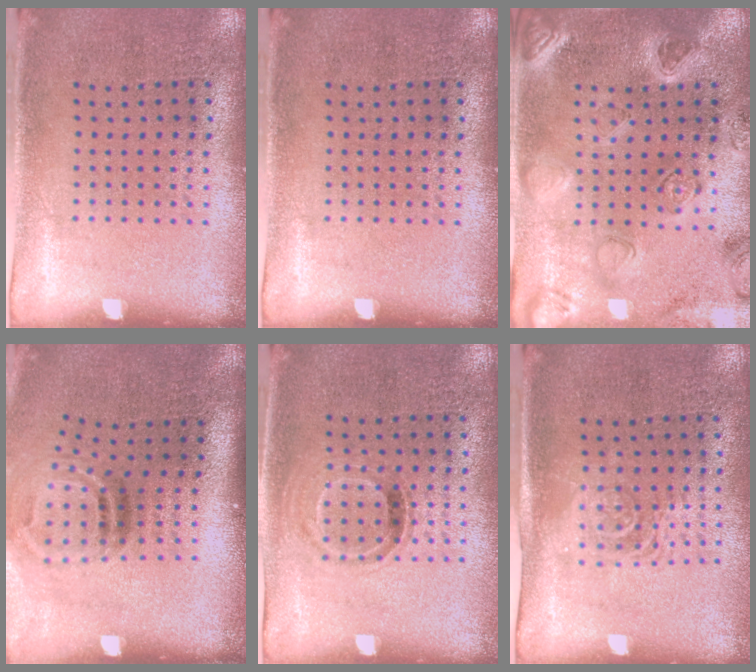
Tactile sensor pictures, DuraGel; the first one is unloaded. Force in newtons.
{"total": 0.0}
{"total": 2.3, "press": 2.3, "slide": 0.1}
{"total": 2.0, "press": 1.3, "slide": 1.6}
{"total": 0.8, "press": 0.7, "slide": 0.4}
{"total": 1.5, "press": 1.2, "slide": 0.9}